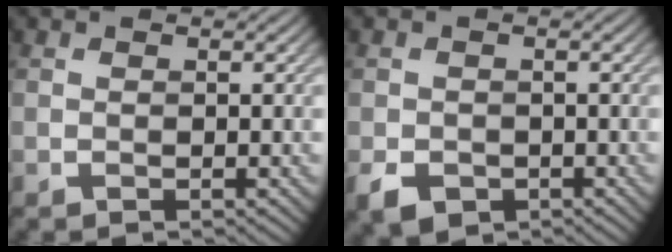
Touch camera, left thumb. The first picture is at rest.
{"total": 3.1, "force": [-1.5, 2.4, 1.4], "torque": [-0.030, -0.013, -0.031]}